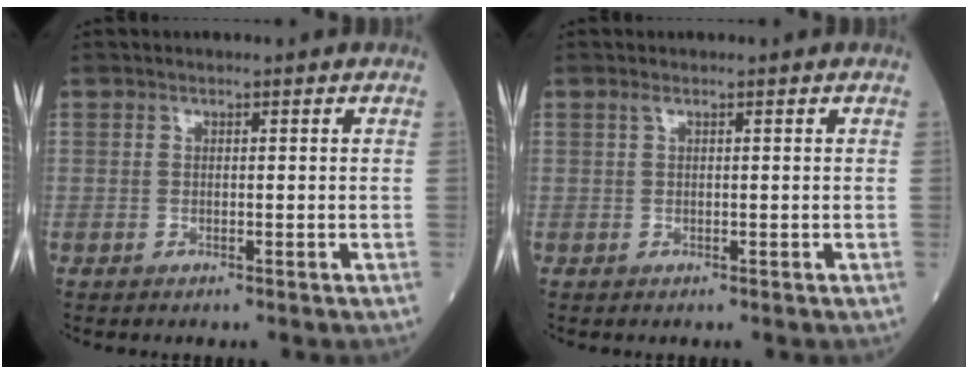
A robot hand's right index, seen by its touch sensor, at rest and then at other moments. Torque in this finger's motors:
{"motor_torque": [0.14, 0.07, 0.08, 0.02]}